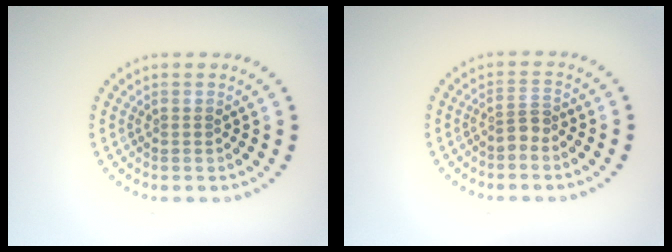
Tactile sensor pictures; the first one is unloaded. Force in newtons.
{"total": 1.7, "press": 1.3, "slide": 1.1}